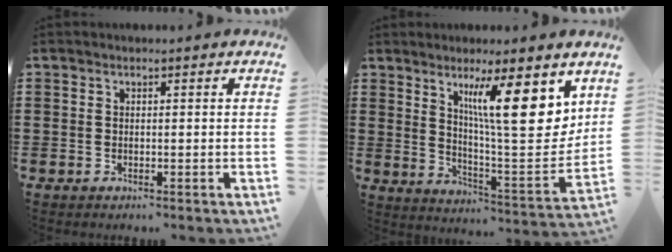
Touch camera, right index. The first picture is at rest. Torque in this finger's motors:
{"motor_torque": [0.54, 0.39, 0.40, 0.10]}